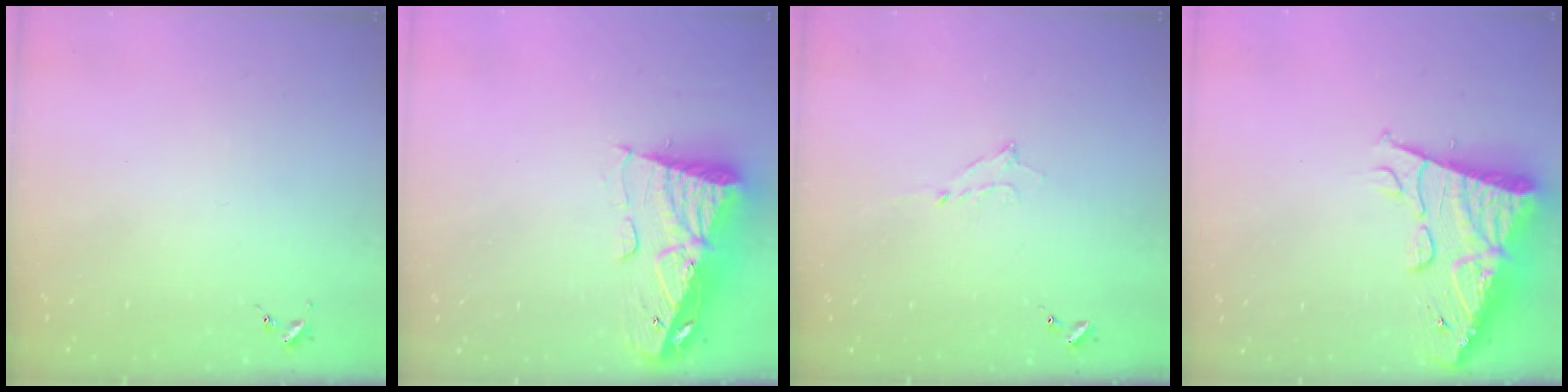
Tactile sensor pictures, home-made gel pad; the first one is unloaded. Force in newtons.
{"total": 14.6, "press": 14.6, "slide": 1.6}
{"total": 5.2, "press": 5.2, "slide": 0.3}
{"total": 16.3, "press": 16.3, "slide": 1.7}